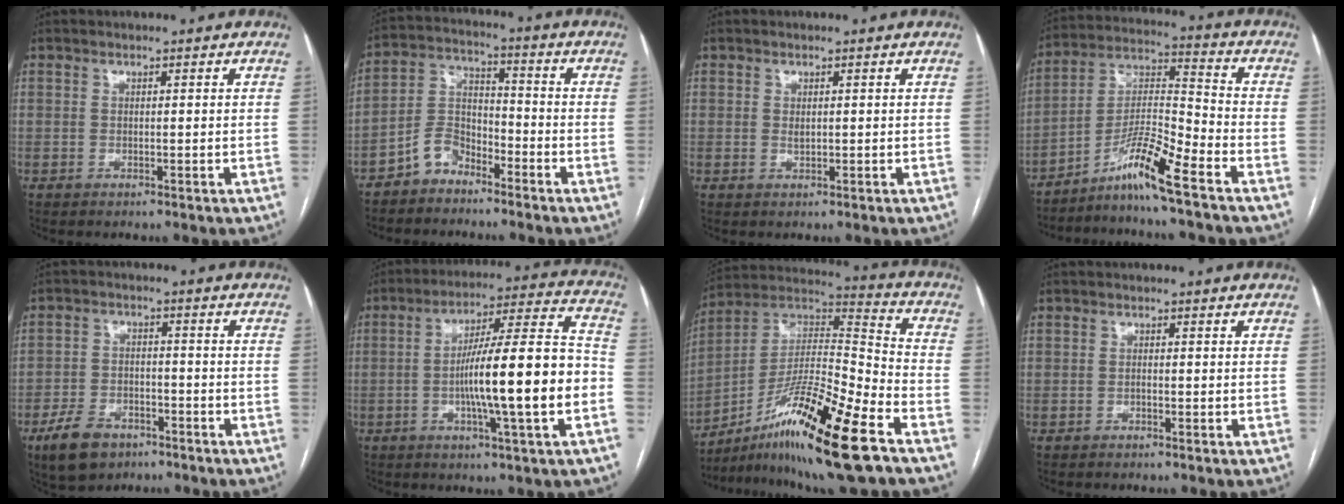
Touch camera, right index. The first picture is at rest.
{"total": 6.4, "force": [-4.7, 3.6, 2.5], "torque": [-0.054, 0.012, -0.093]}
{"total": 0.8, "force": [0.1, 0.6, 0.6], "torque": [-0.007, 0.000, 0.003]}
{"total": 10.7, "force": [-7.4, -0.7, 7.7], "torque": [-0.150, -0.003, -0.135]}
{"total": 7.7, "force": [-4.9, 4.6, 3.9], "torque": [-0.085, 0.000, -0.081]}
{"total": 17.2, "force": [-3.7, 0.4, 16.8], "torque": [-0.270, 0.012, -0.060]}
{"total": 20.1, "force": [-11.8, 0.8, 16.3], "torque": [-0.298, -0.007, -0.206]}
{"total": 0.7, "force": [-0.4, 0.5, 0.1], "torque": [0.000, 0.004, -0.010]}